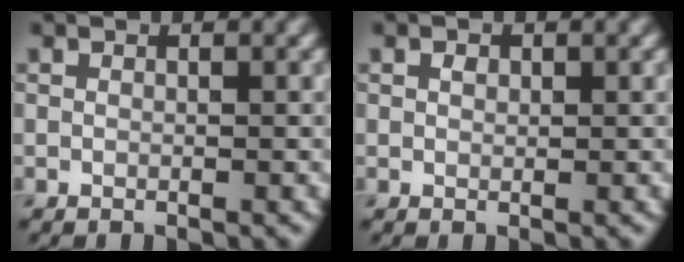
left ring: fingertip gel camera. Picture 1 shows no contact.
{"total": 0.7, "force": [0.3, 0.5, 0.4], "torque": [-0.008, 0.000, 0.004]}